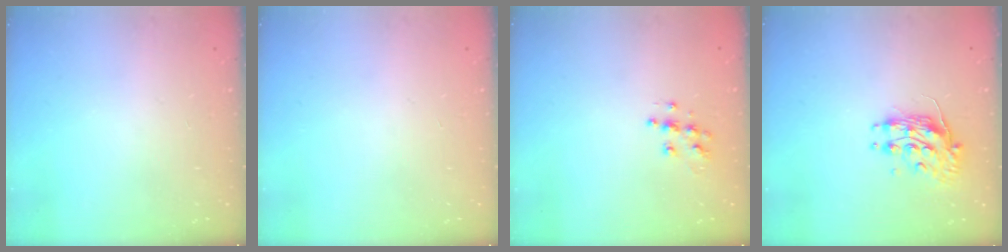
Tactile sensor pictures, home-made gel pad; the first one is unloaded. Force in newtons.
{"total": 0.0}
{"total": 7.0, "press": 7.0, "slide": 0.3}
{"total": 9.1, "press": 9.1, "slide": 0.6}